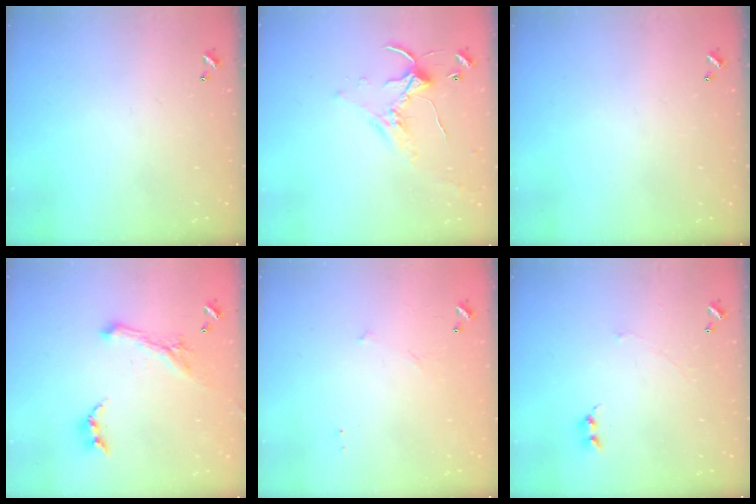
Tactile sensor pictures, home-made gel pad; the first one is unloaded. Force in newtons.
{"total": 1.5, "press": 1.5, "slide": 0.3}
{"total": 0.0}
{"total": 1.8, "press": 1.7, "slide": 0.4}
{"total": 7.6, "press": 7.5, "slide": 0.6}
{"total": 1.1, "press": 0.9, "slide": 0.6}